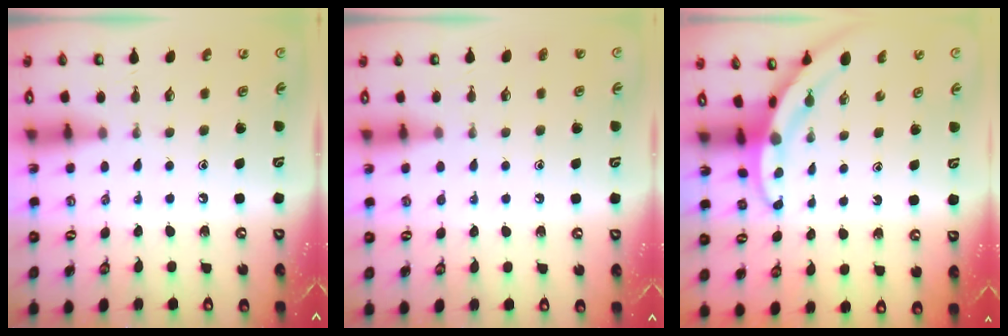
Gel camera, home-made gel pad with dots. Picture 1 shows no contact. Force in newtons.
{"total": 1.0, "press": 1.0, "slide": 0.1}
{"total": 3.3, "press": 3.3, "slide": 0.3}